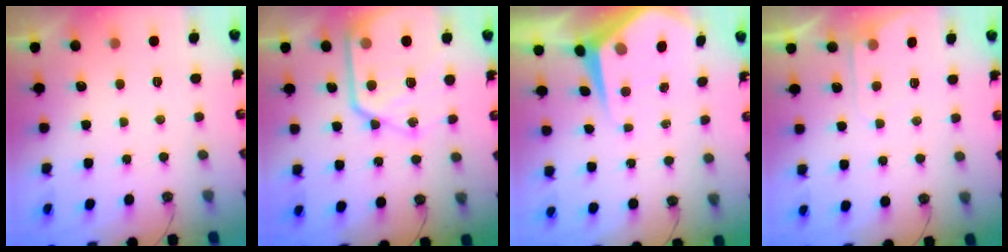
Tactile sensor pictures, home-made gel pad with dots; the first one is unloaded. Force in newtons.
{"total": 18.4, "press": 18.3, "slide": 1.9}
{"total": 7.3, "press": 7.3, "slide": 0.6}
{"total": 4.2, "press": 4.2, "slide": 0.7}